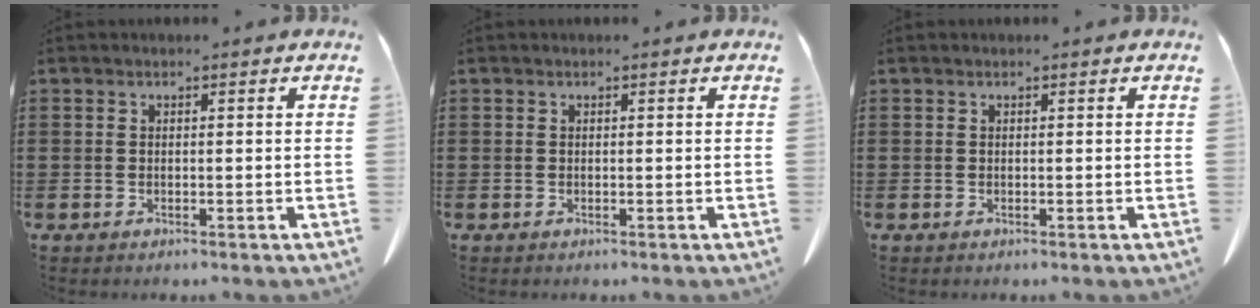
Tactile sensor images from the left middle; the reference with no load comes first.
{"total": 0.0}
{"total": 0.0}